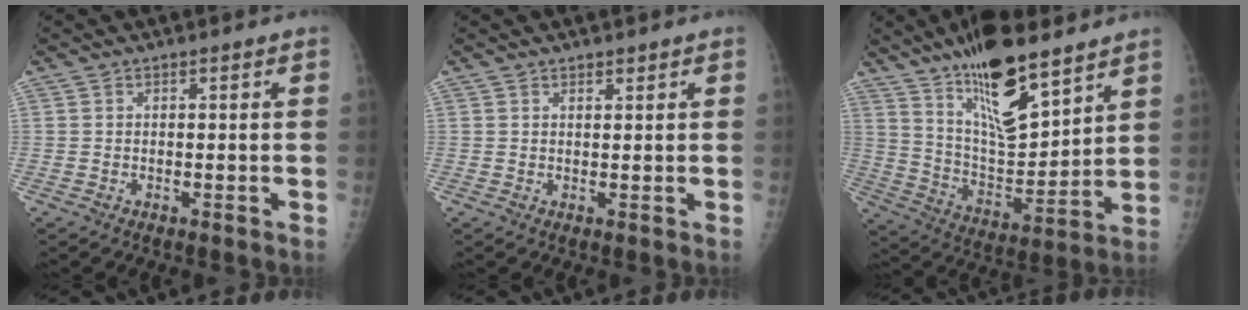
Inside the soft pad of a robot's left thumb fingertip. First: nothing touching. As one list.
[{"total": 1.2, "force": [0.9, 0.5, 0.6], "torque": [-0.003, -0.005, 0.014]}, {"total": 18.6, "force": [12.6, 5.9, 12.4], "torque": [-0.181, -0.078, 0.228]}]